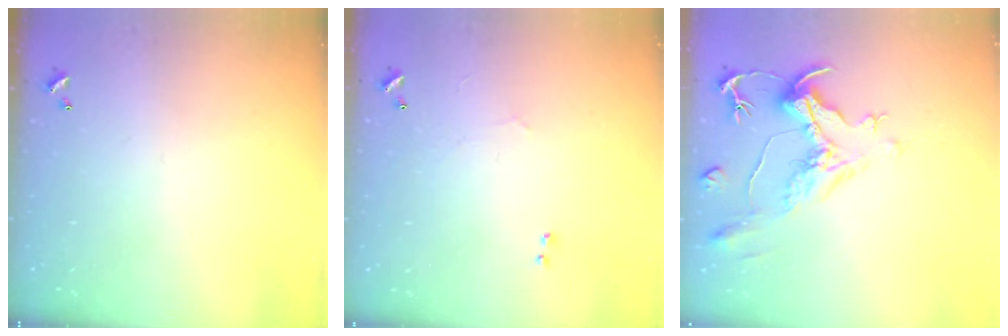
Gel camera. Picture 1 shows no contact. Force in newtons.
{"total": 1.0, "press": 0.5, "slide": 0.8}
{"total": 1.8, "press": 0.8, "slide": 1.5}